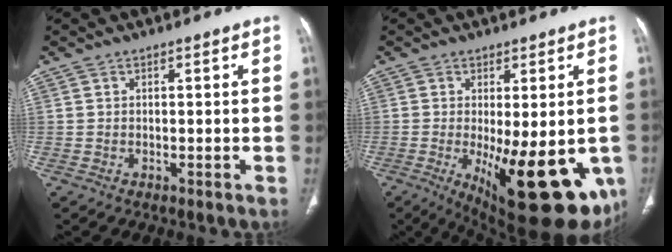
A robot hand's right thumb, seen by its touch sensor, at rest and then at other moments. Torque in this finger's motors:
{"motor_torque": [0.52, 2.18, 0.83, 0.01, 0.43]}